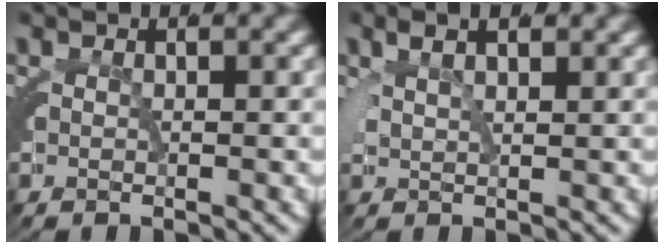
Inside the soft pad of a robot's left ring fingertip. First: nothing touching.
{"total": 2.6, "force": [1.5, 1.5, 1.4], "torque": [-0.031, 0.001, 0.024]}